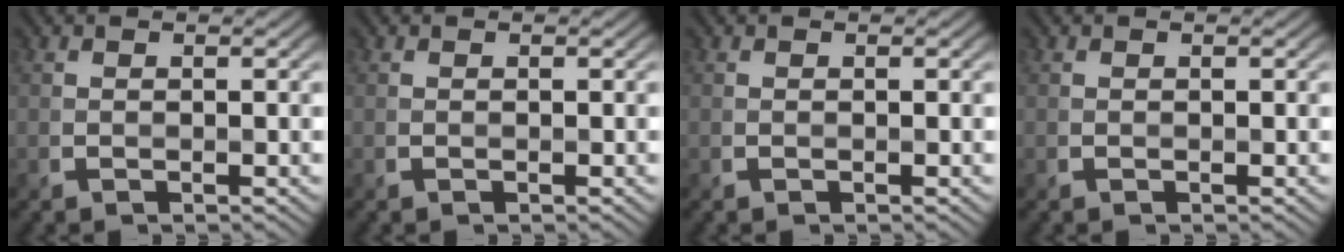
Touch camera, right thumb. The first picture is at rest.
{"total": 0.0}
{"total": 0.0}
{"total": 0.0}